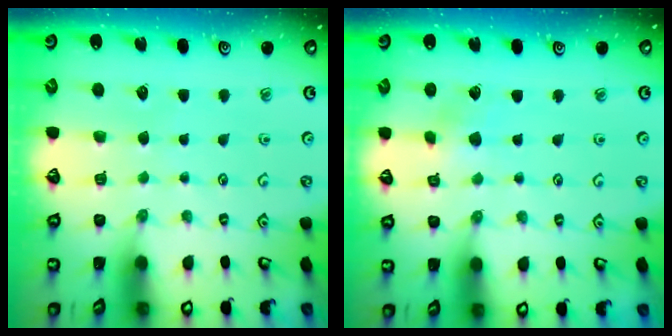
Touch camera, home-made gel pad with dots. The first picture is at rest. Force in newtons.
{"total": 2.9, "press": 2.8, "slide": 0.8}